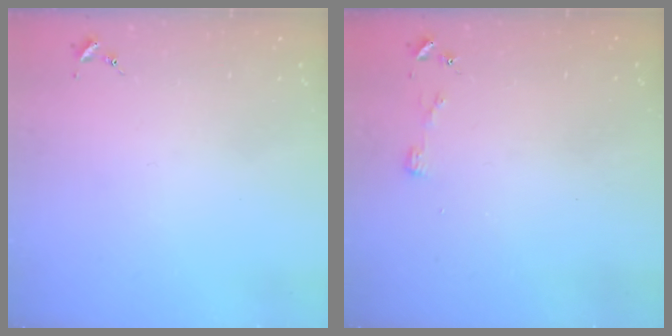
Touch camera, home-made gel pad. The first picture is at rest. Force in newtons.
{"total": 3.3, "press": 3.3, "slide": 0.4}